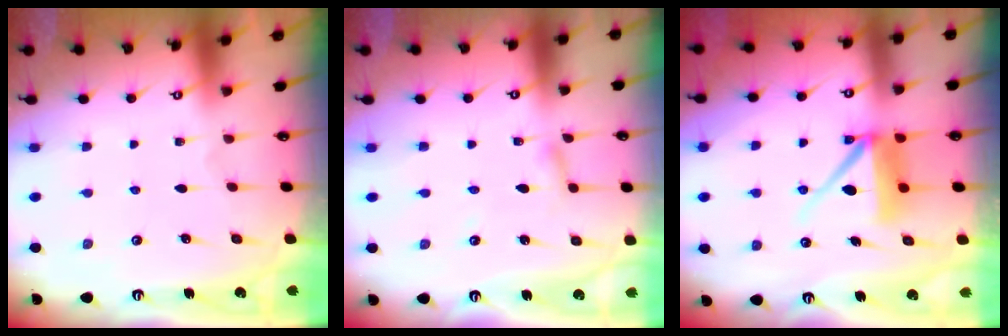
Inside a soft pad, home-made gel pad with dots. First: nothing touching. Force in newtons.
{"total": 2.8, "press": 2.7, "slide": 0.3}
{"total": 9.2, "press": 9.1, "slide": 1.1}